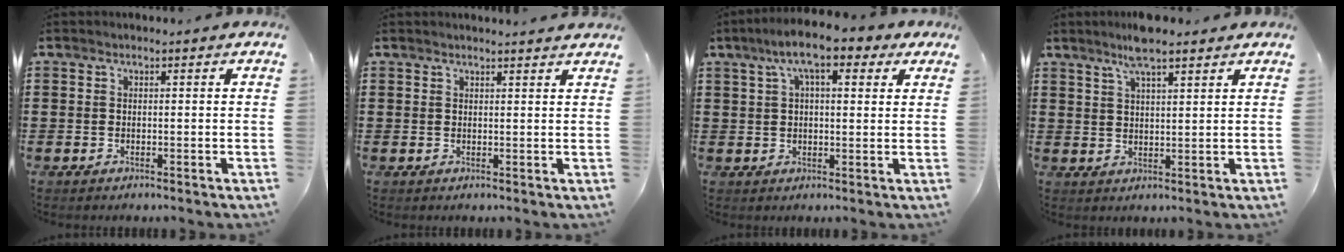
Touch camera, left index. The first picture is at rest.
{"total": 1.4, "force": [1.3, -0.1, 0.4], "torque": [-0.010, -0.002, 0.026]}
{"total": 8.8, "force": [5.1, 2.6, 6.6], "torque": [-0.133, 0.007, 0.087]}
{"total": 5.6, "force": [4.3, 0.7, 3.5], "torque": [-0.078, 0.001, 0.077]}